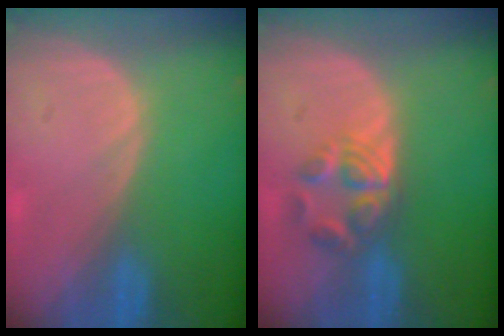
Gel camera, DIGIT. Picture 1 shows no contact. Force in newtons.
{"total": 5.8, "press": 4.7, "slide": 3.4}